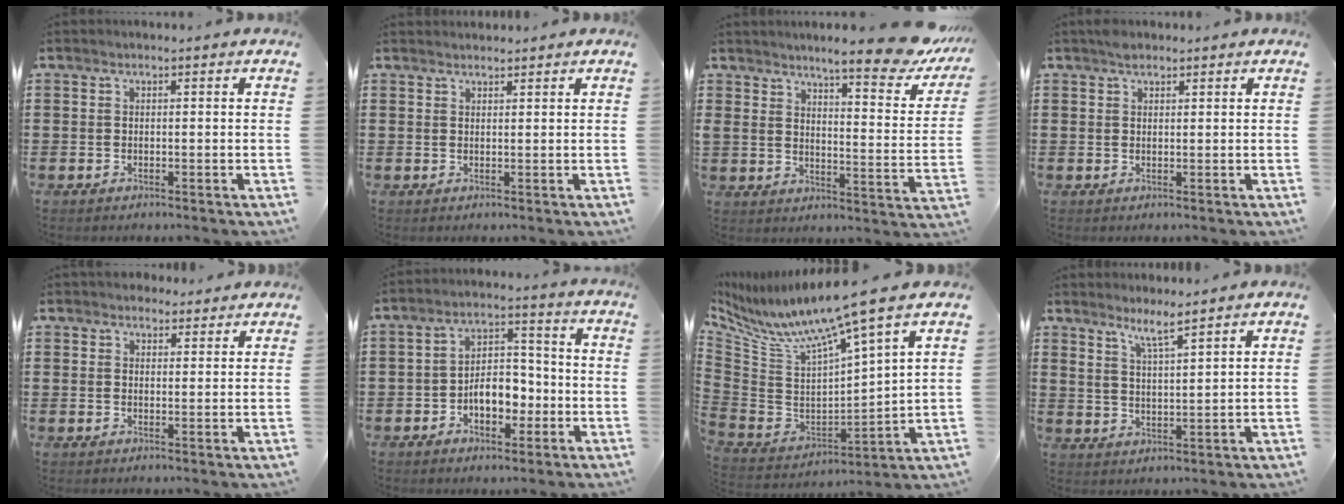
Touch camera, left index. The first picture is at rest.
{"total": 1.2, "force": [1.2, 0.1, 0.0], "torque": [-0.003, 0.000, 0.024]}
{"total": 9.6, "force": [8.2, 0.3, 4.9], "torque": [-0.085, -0.055, 0.135]}
{"total": 1.5, "force": [1.2, 0.6, 0.6], "torque": [-0.014, 0.002, 0.023]}
{"total": 2.7, "force": [2.4, 1.1, 0.2], "torque": [-0.011, 0.002, 0.047]}
{"total": 6.7, "force": [-2.2, 4.2, 4.8], "torque": [-0.070, 0.009, -0.044]}
{"total": 9.2, "force": [6.7, -0.4, 6.3], "torque": [-0.147, -0.054, 0.104]}
{"total": 4.1, "force": [3.5, -0.5, 2.0], "torque": [-0.051, -0.011, 0.061]}